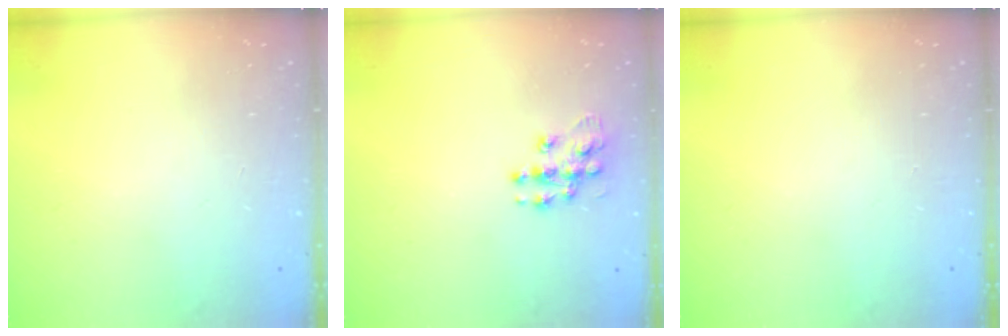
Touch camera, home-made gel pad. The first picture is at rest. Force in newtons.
{"total": 10.2, "press": 10.2, "slide": 0.5}
{"total": 0.0}